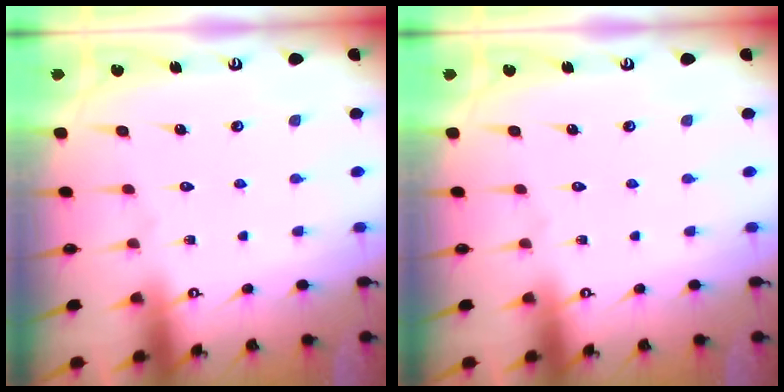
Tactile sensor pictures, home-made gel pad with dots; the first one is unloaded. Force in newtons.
{"total": 0.0}